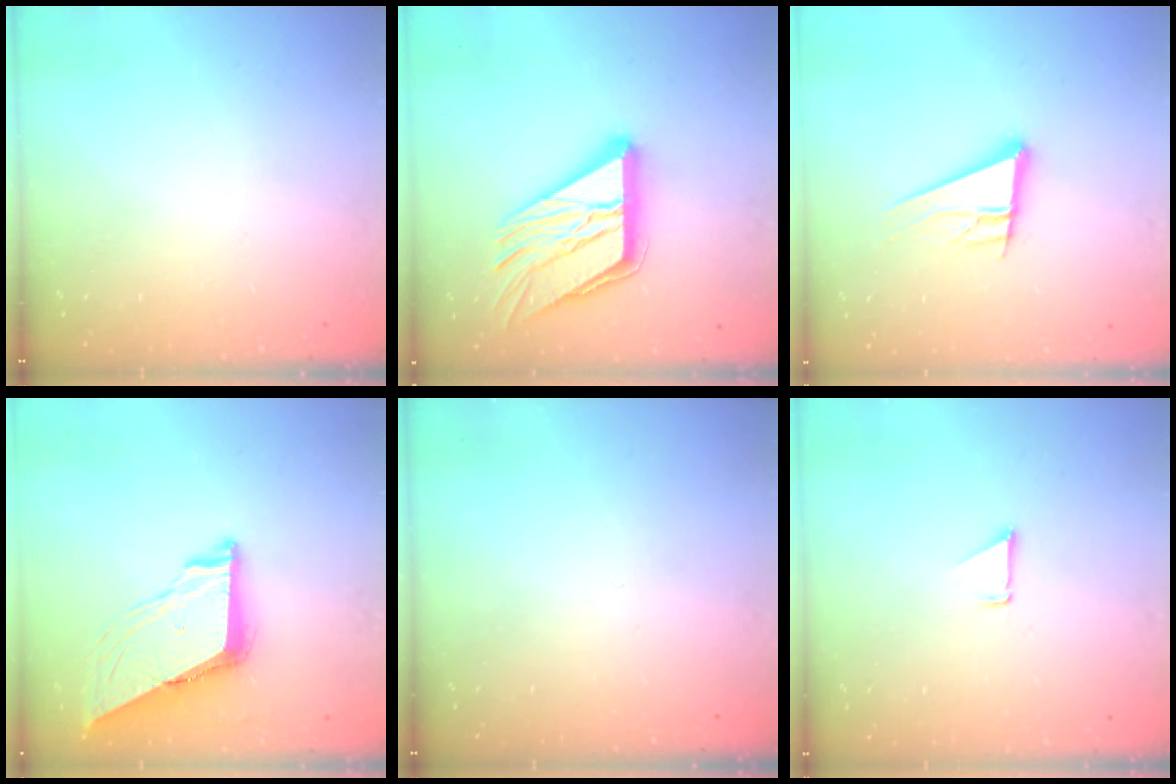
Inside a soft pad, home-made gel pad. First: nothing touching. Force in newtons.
{"total": 18.6, "press": 18.5, "slide": 2.2}
{"total": 13.1, "press": 12.7, "slide": 3.4}
{"total": 8.4, "press": 8.4, "slide": 0.6}
{"total": 0.0}
{"total": 0.7, "press": 0.7, "slide": 0.1}